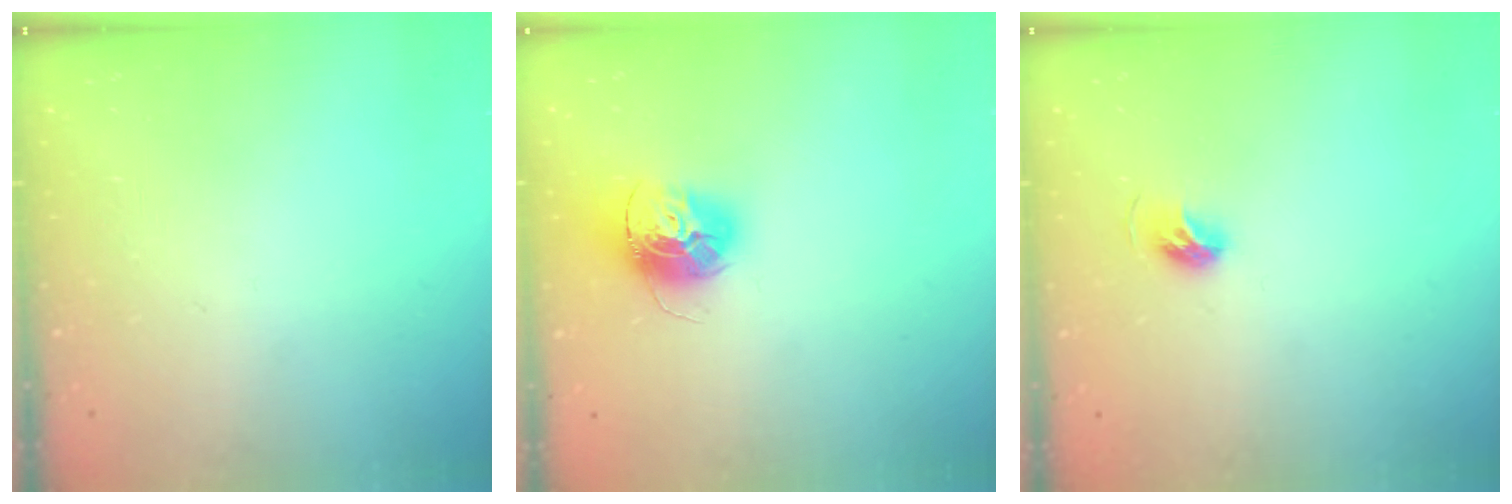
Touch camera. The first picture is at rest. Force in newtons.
{"total": 13.7, "press": 13.7, "slide": 1.2}
{"total": 6.2, "press": 6.1, "slide": 1.2}